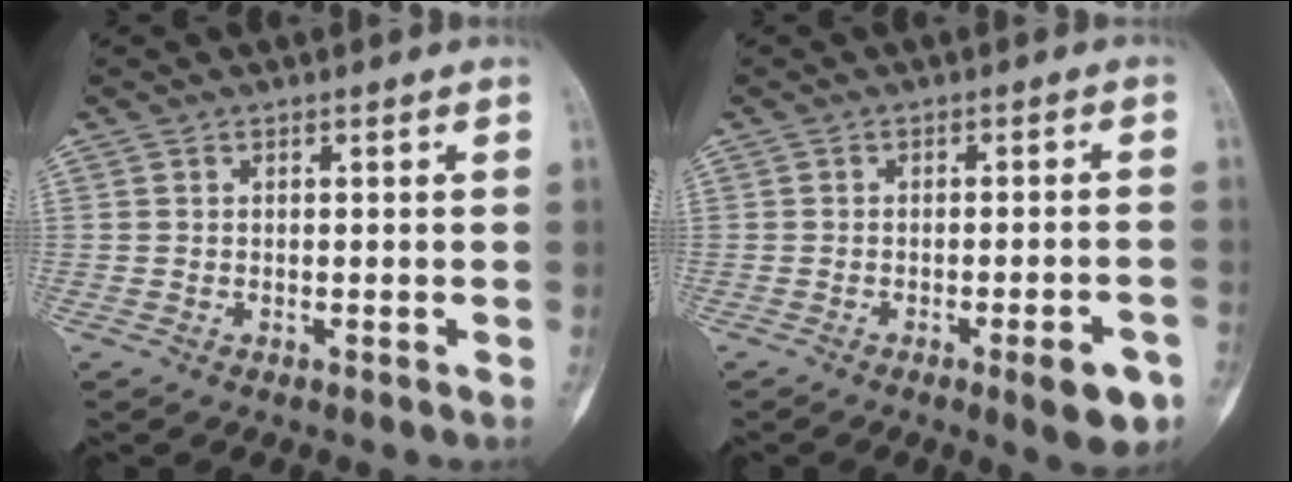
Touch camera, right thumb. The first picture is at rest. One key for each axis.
{"total": 6.7, "fx": -3.3, "fy": 1.6, "fz": 5.5, "tx": -0.061, "ty": 0.011, "tz": -0.038}